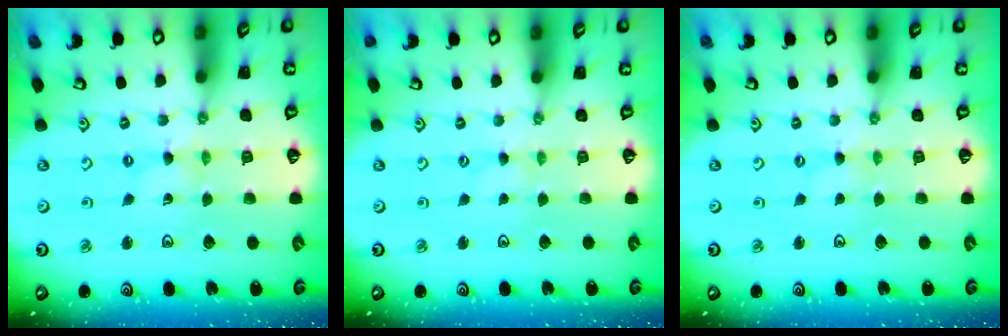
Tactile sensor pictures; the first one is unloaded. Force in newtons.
{"total": 0.0}
{"total": 0.0}